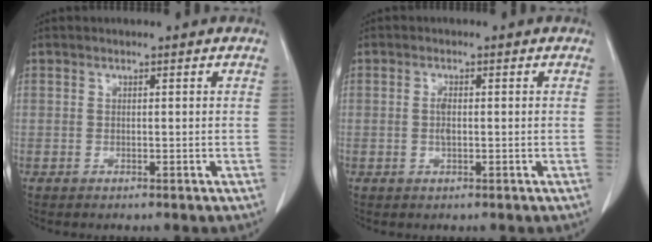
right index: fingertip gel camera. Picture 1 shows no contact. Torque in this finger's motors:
{"motor_torque": [0.28, -0.09, 0.11, 0.05]}